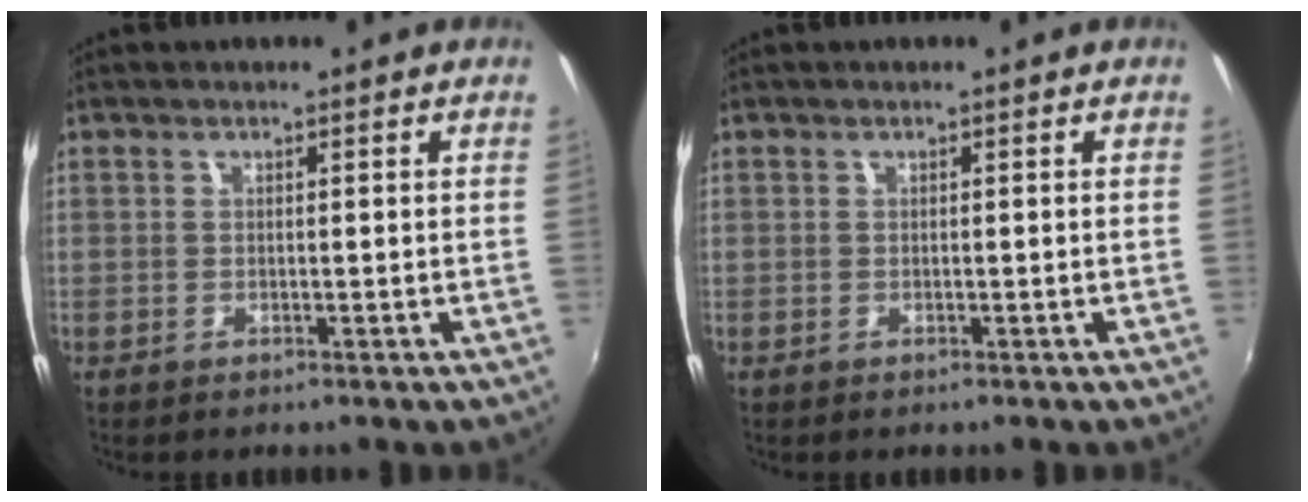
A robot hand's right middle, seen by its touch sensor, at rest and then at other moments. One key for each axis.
{"total": 0.0}